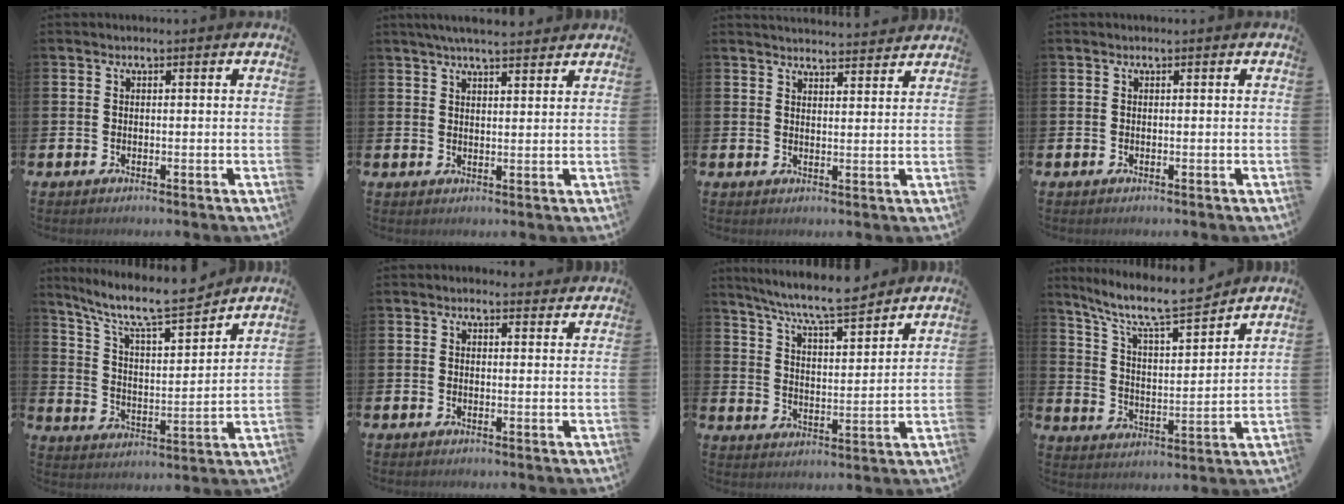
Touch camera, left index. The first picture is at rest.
{"total": 4.4, "force": [4.1, 0.5, 1.5], "torque": [-0.030, -0.014, 0.073]}
{"total": 3.4, "force": [3.4, 0.1, -0.1], "torque": [-0.006, -0.022, 0.062]}
{"total": 0.0}
{"total": 9.3, "force": [8.4, 1.4, 3.9], "torque": [-0.108, -0.057, 0.142]}
{"total": 1.1, "force": [1.0, 0.5, 0.1], "torque": [0.005, 0.002, 0.016]}
{"total": 7.9, "force": [7.4, 0.4, 2.7], "torque": [-0.074, -0.047, 0.129]}
{"total": 9.1, "force": [8.2, 1.3, 3.8], "torque": [-0.105, -0.055, 0.139]}